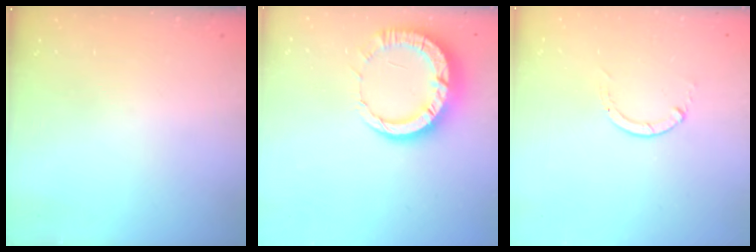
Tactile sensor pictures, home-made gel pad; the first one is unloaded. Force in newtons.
{"total": 11.3, "press": 11.2, "slide": 1.2}
{"total": 0.0}